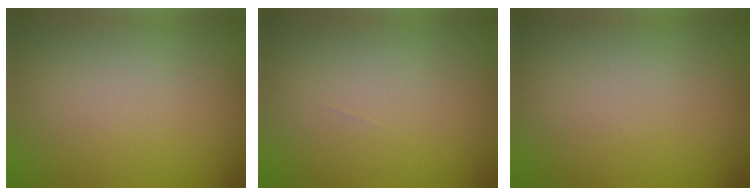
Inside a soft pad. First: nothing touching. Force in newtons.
{"total": 0.0}
{"total": 0.0}